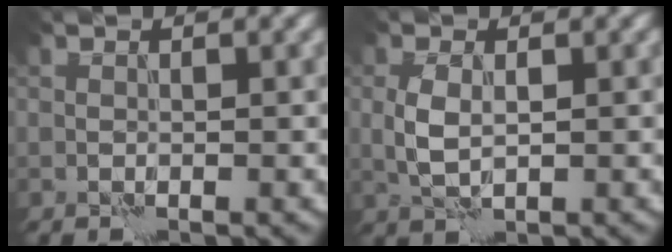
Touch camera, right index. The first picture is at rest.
{"total": 2.4, "force": [0.2, 1.4, 1.9], "torque": [-0.050, -0.001, 0.008]}